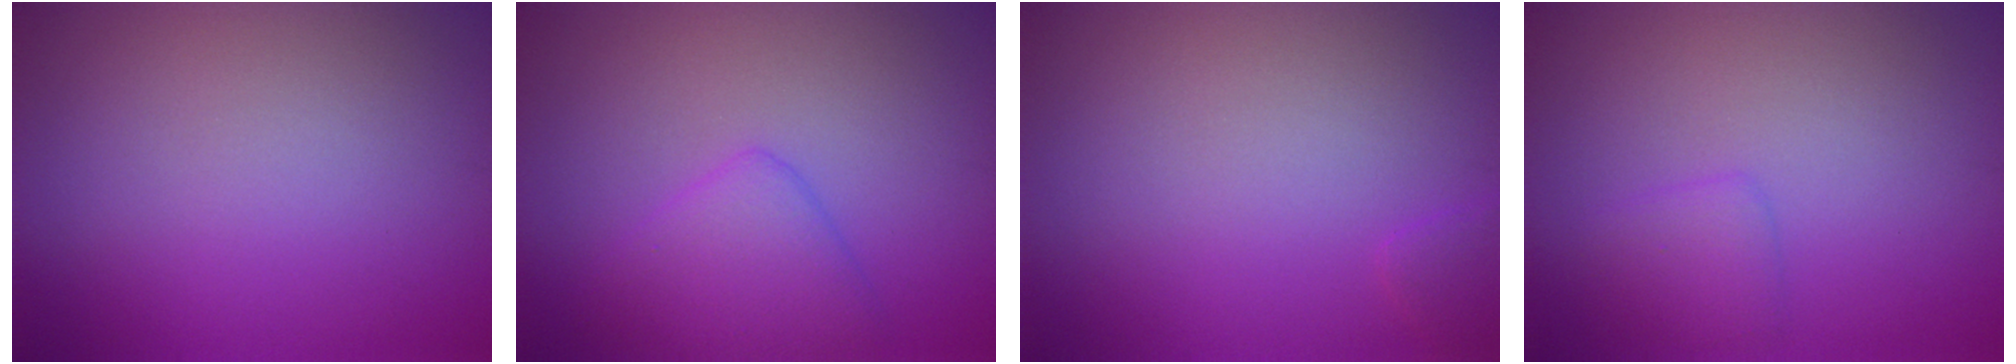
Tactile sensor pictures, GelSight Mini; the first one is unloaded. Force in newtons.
{"total": 3.3, "press": 3.3, "slide": 0.2}
{"total": 1.0, "press": 1.0, "slide": 0.1}
{"total": 1.6, "press": 1.6, "slide": 0.0}